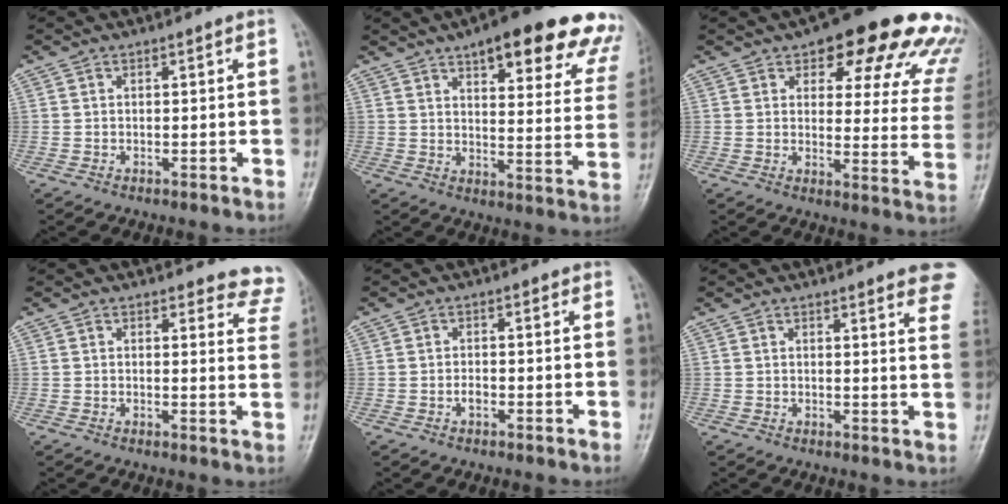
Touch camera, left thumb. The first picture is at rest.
{"total": 24.1, "force": [16.2, 7.6, 16.1], "torque": [-0.156, -0.049, 0.192]}
{"total": 23.0, "force": [15.8, 8.9, 14.2], "torque": [-0.117, -0.061, 0.179]}
{"total": 7.9, "force": [7.5, 2.4, 0.2], "torque": [0.053, -0.052, 0.044]}
{"total": 1.4, "force": [-0.7, 0.8, 0.9], "torque": [-0.003, 0.004, -0.011]}
{"total": 10.8, "force": [8.2, 2.3, 6.7], "torque": [-0.049, -0.027, 0.075]}